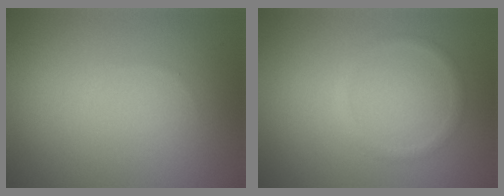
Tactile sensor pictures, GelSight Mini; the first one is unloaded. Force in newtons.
{"total": 1.0, "press": 1.0, "slide": 0.0}